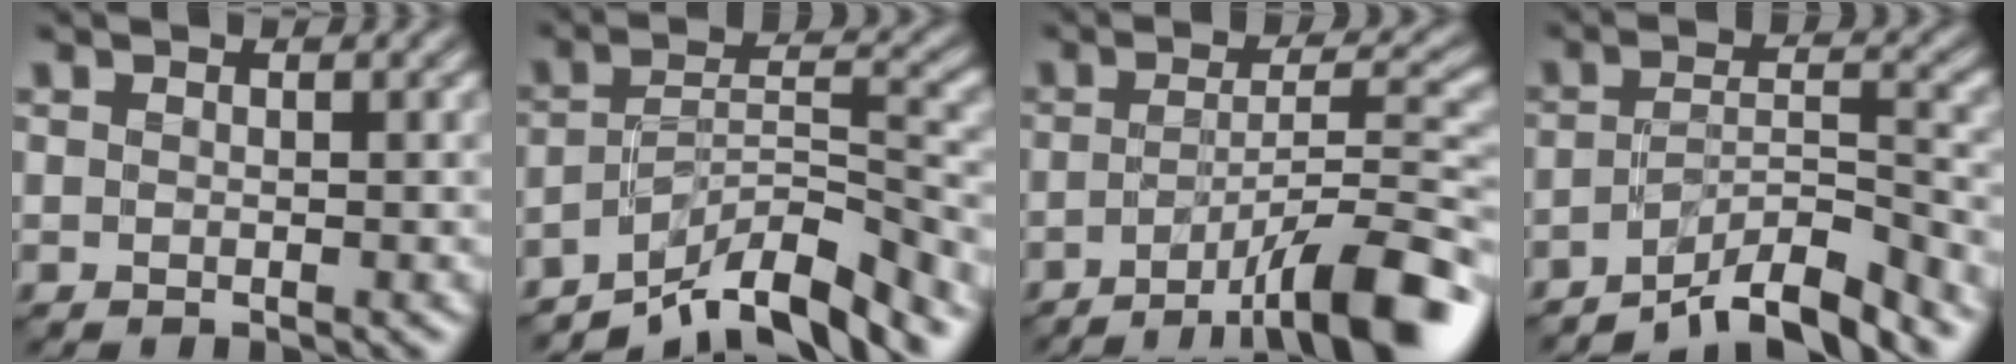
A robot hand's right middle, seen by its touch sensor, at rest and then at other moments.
{"total": 9.1, "force": [-7.1, 2.0, 5.3], "torque": [-0.075, 0.006, -0.129]}
{"total": 10.2, "force": [-5.6, 2.1, 8.2], "torque": [-0.104, 0.009, -0.092]}
{"total": 6.5, "force": [-5.2, 1.3, 3.7], "torque": [-0.054, 0.003, -0.088]}